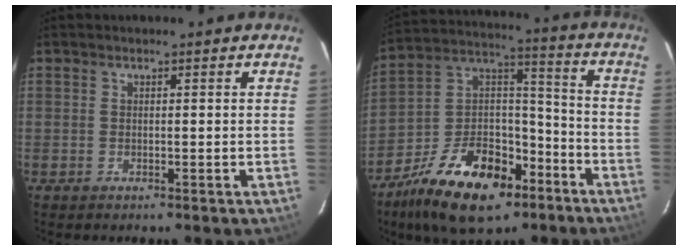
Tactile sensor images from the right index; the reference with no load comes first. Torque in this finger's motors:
{"motor_torque": [1.14, -1.00, 0.46, 0.00]}